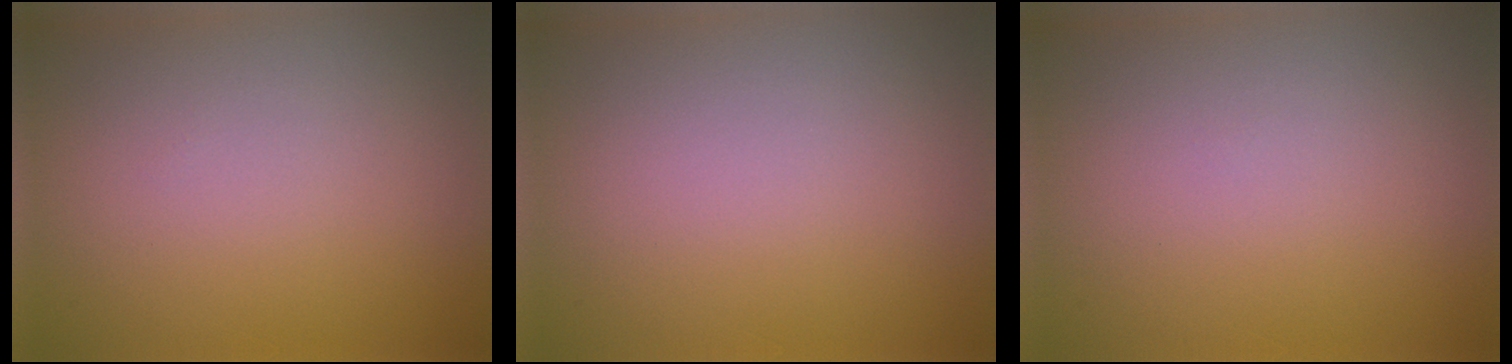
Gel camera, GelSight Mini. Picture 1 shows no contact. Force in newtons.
{"total": 0.0}
{"total": 0.0}